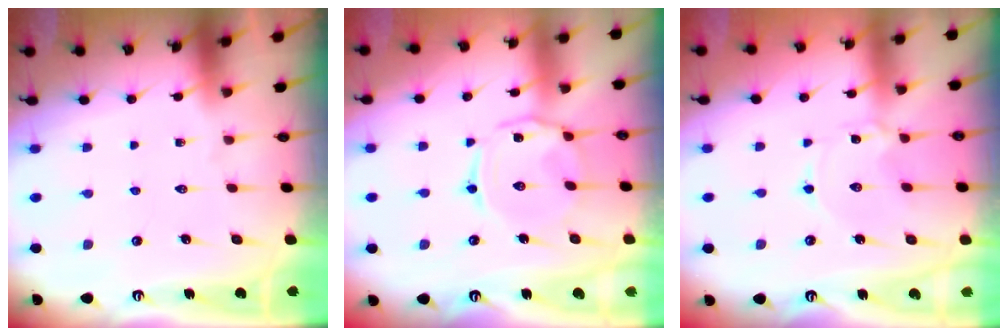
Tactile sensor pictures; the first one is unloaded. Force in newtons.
{"total": 5.1, "press": 5.1, "slide": 0.4}
{"total": 2.2, "press": 2.2, "slide": 0.3}